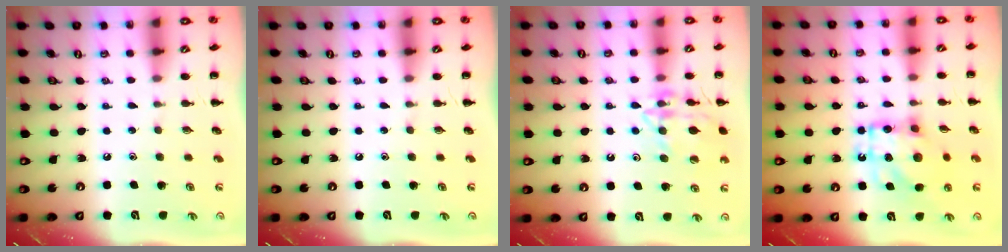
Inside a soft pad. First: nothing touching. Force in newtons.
{"total": 0.0}
{"total": 14.1, "press": 14.1, "slide": 1.0}
{"total": 13.3, "press": 13.2, "slide": 1.4}